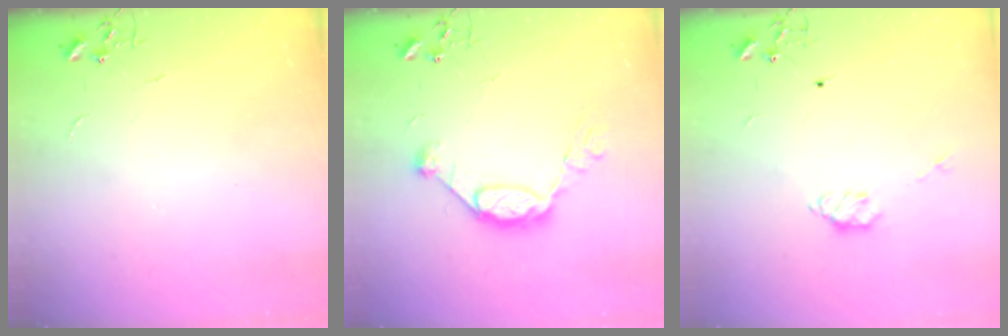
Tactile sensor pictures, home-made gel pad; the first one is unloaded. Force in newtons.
{"total": 11.0, "press": 10.9, "slide": 0.7}
{"total": 5.7, "press": 5.6, "slide": 1.0}